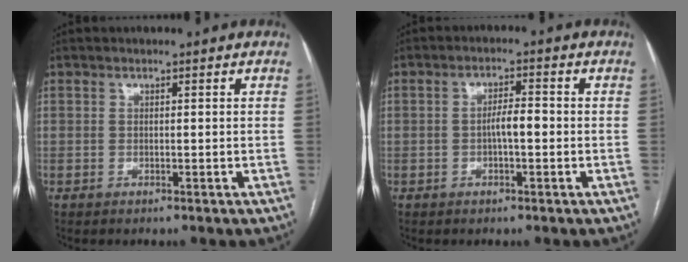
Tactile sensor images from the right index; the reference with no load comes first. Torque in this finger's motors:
{"motor_torque": [0.69, -0.38, 0.36, 0.09]}